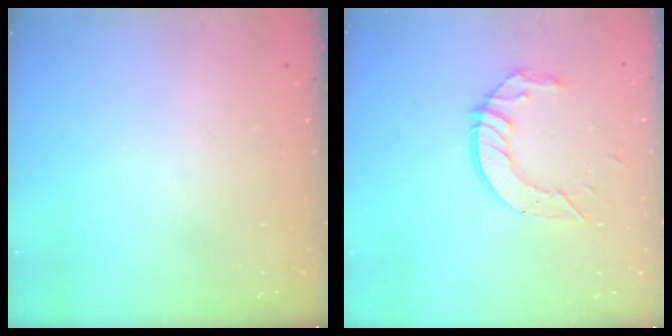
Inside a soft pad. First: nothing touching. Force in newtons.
{"total": 8.9, "press": 8.9, "slide": 0.7}